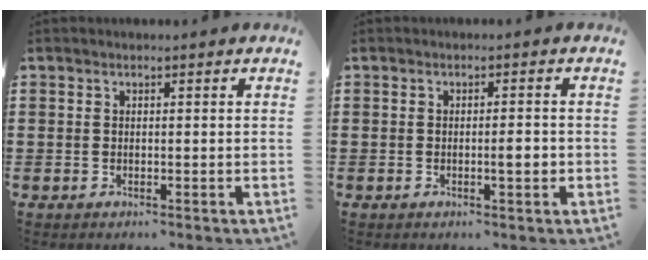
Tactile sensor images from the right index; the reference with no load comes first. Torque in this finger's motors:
{"motor_torque": [1.61, 0.18, 0.10, 0.08]}